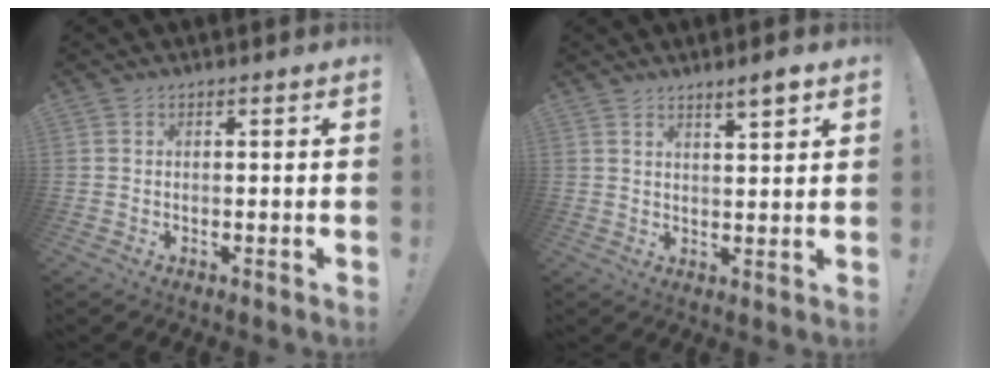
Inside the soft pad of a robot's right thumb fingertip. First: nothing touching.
{"total": 4.7, "force": [3.5, 0.9, 3.1], "torque": [-0.039, -0.023, 0.055]}